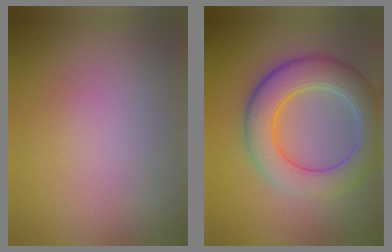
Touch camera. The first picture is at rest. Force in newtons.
{"total": 7.1, "press": 7.1, "slide": 0.4}